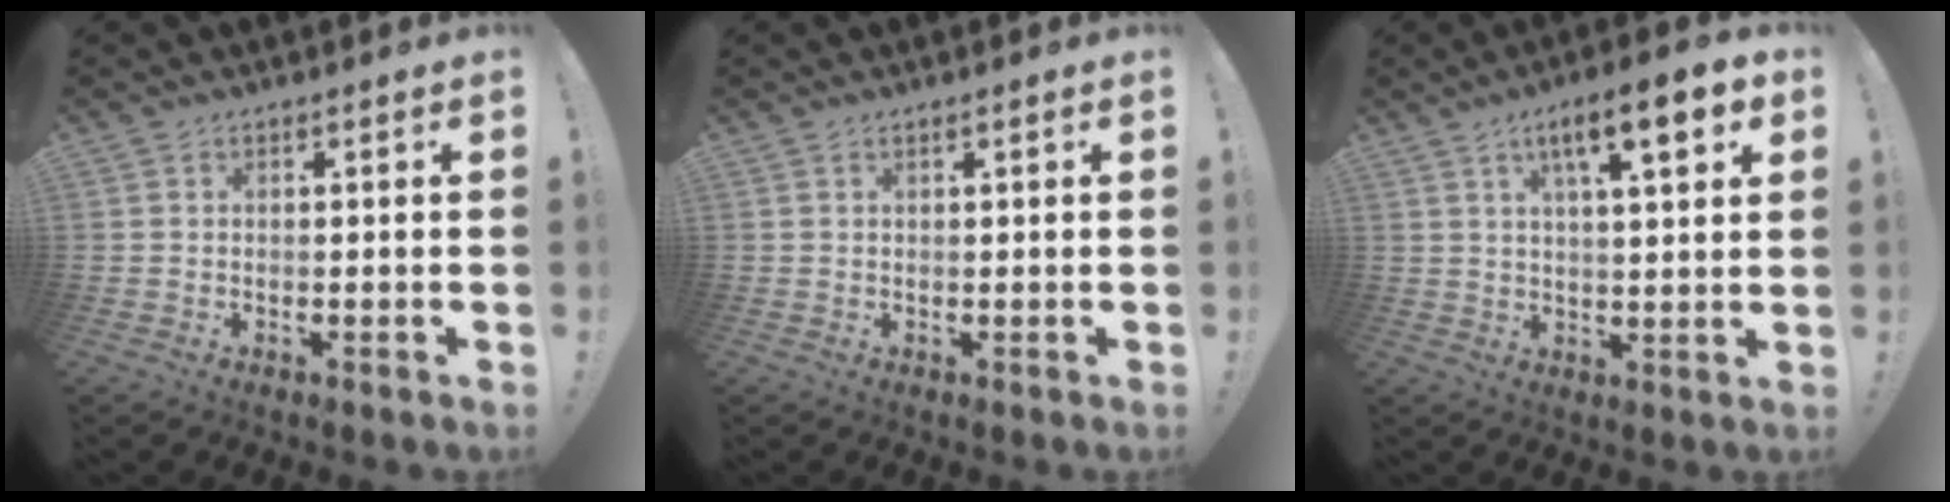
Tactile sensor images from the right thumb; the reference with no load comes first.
{"total": 1.0, "force": [0.6, -0.1, 0.8], "torque": [-0.019, 0.002, 0.011]}
{"total": 12.0, "force": [5.6, 2.8, 10.2], "torque": [-0.146, -0.018, 0.083]}